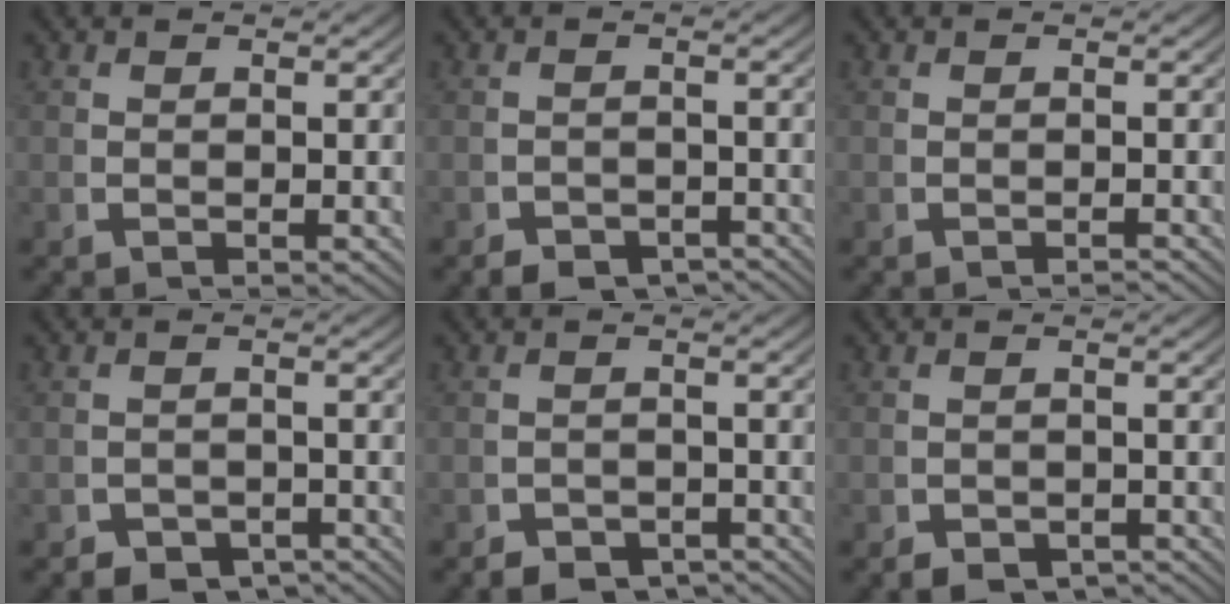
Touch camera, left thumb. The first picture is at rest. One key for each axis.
{"total": 3.2, "fx": -2.9, "fy": 1.2, "fz": 0.8, "tx": 0.001, "ty": -0.016, "tz": -0.047}
{"total": 0.8, "fx": -0.8, "fy": 0.1, "fz": 0.1, "tx": -0.001, "ty": 0.001, "tz": -0.014}
{"total": 4.1, "fx": -3.5, "fy": 1.9, "fz": 1.1, "tx": -0.006, "ty": -0.025, "tz": -0.051}
{"total": 3.8, "fx": -3.3, "fy": 1.5, "fz": 1.0, "tx": -0.002, "ty": -0.021, "tz": -0.052}
{"total": 2.7, "fx": -2.4, "fy": 1.0, "fz": 0.7, "tx": -0.001, "ty": -0.013, "tz": -0.037}